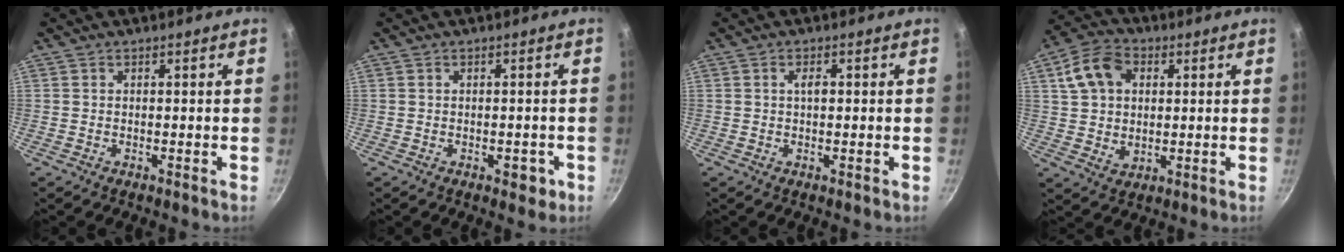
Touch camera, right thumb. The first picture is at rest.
{"total": 3.0, "force": [-1.1, 1.8, 2.1], "torque": [-0.009, 0.011, -0.008]}
{"total": 1.9, "force": [0.2, 0.8, 1.7], "torque": [-0.026, 0.002, 0.001]}
{"total": 11.2, "force": [3.2, 8.2, 6.9], "torque": [-0.113, 0.002, 0.050]}